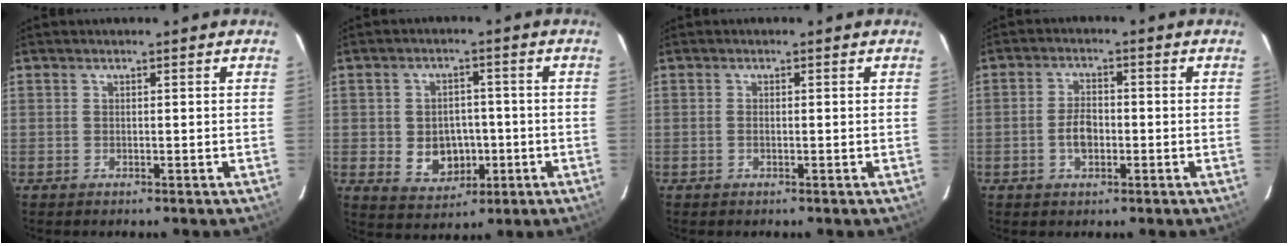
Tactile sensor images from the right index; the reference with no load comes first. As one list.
[{"total": 7.7, "force": [-1.6, 6.3, 4.1], "torque": [-0.089, 0.005, -0.006]}, {"total": 0.6, "force": [-0.2, 0.3, 0.5], "torque": [-0.013, 0.000, -0.004]}, {"total": 4.5, "force": [-1.2, 2.6, 3.5], "torque": [-0.069, 0.005, -0.019]}]